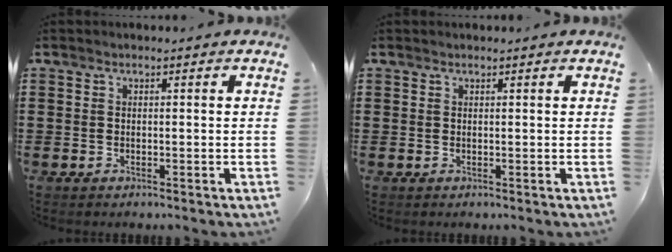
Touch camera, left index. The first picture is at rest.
{"total": 0.0}